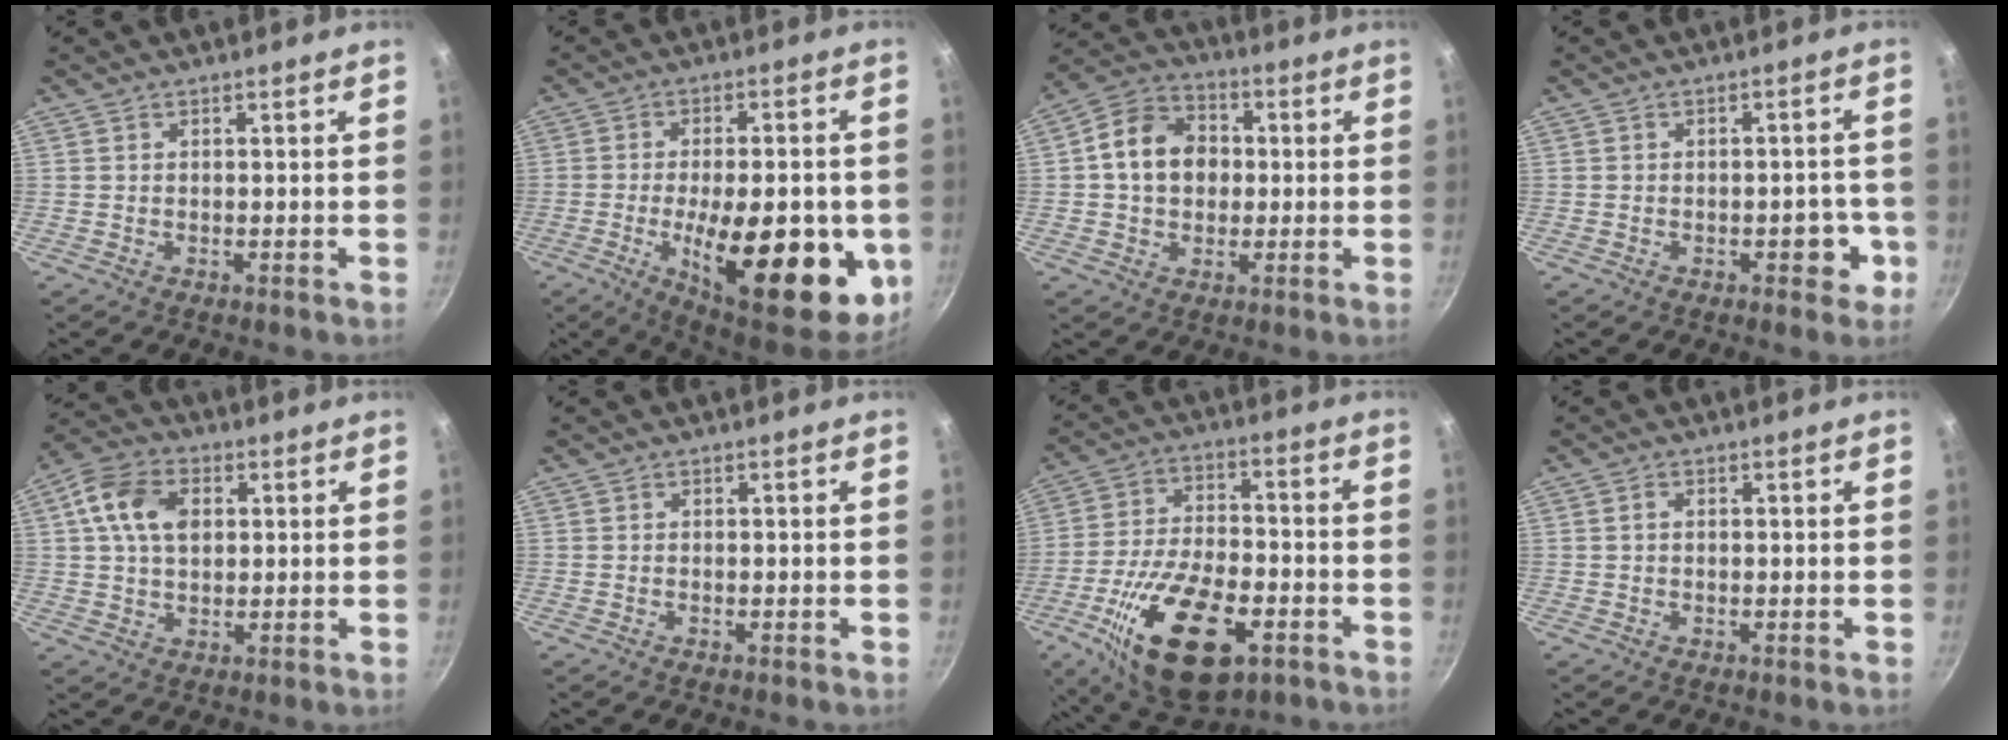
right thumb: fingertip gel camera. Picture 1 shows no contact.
{"total": 24.3, "force": [-5.8, 9.7, 21.5], "torque": [-0.269, 0.000, -0.071]}
{"total": 11.4, "force": [0.7, 9.0, 6.9], "torque": [-0.094, 0.021, -0.004]}
{"total": 5.0, "force": [-1.9, 2.9, 3.7], "torque": [-0.014, 0.017, -0.024]}
{"total": 10.5, "force": [2.5, 7.1, 7.3], "torque": [-0.122, 0.010, 0.034]}
{"total": 0.0}
{"total": 21.7, "force": [-8.8, 10.6, 16.7], "torque": [-0.294, 0.020, -0.147]}
{"total": 1.0, "force": [0.1, 0.7, 0.6], "torque": [-0.011, 0.005, 0.001]}